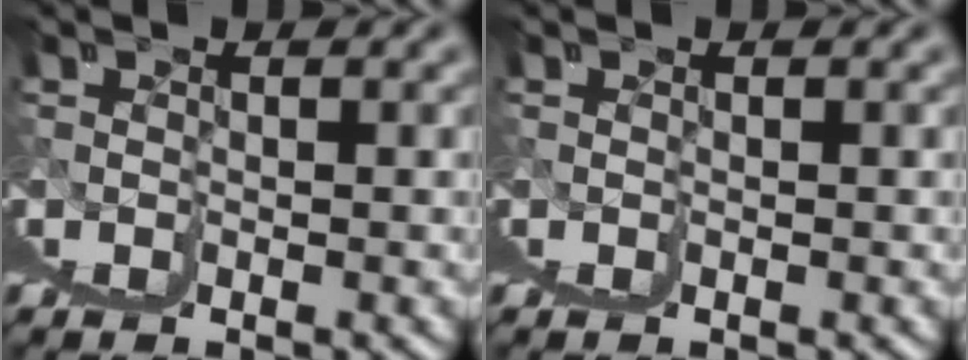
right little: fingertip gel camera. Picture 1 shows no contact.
{"total": 0.0}